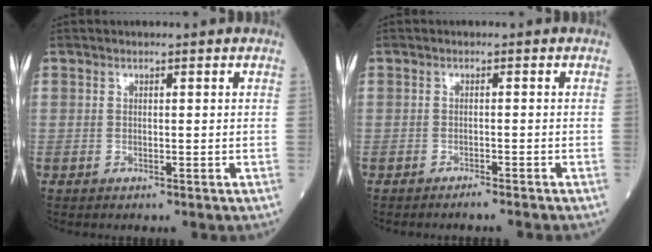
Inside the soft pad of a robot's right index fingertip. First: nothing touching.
{"total": 2.2, "force": [-2.0, -0.4, 1.0], "torque": [-0.013, 0.002, -0.024]}